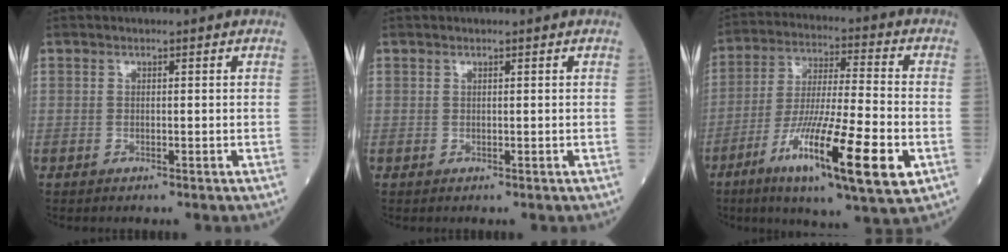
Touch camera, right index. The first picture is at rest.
{"total": 0.0}
{"total": 18.7, "force": [-7.5, 1.7, 17.0], "torque": [-0.289, -0.033, -0.126]}